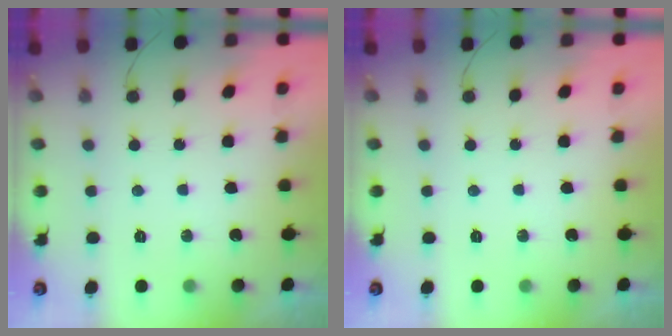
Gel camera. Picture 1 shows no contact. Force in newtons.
{"total": 0.0}